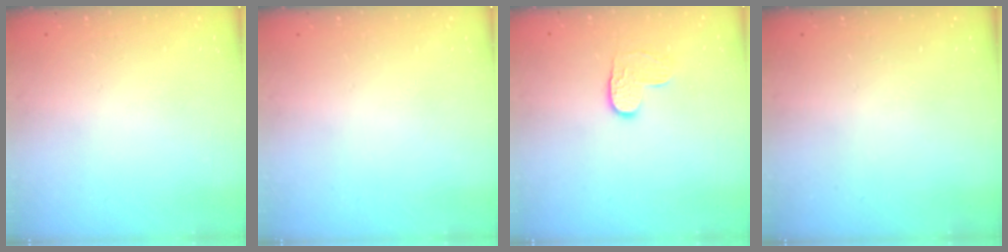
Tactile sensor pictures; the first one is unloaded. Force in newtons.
{"total": 0.0}
{"total": 5.2, "press": 5.2, "slide": 0.2}
{"total": 0.0}